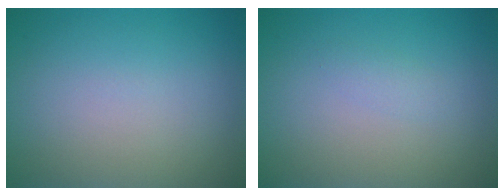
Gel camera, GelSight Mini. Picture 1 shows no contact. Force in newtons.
{"total": 0.9, "press": 0.9, "slide": 0.0}